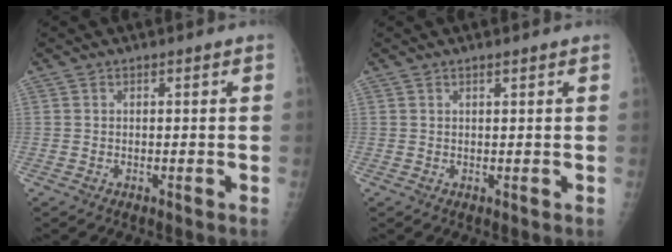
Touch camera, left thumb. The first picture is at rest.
{"total": 0.8, "force": [0.6, 0.0, 0.5], "torque": [-0.007, -0.003, 0.011]}